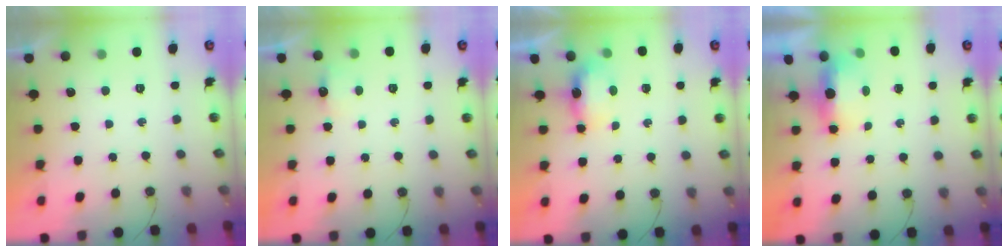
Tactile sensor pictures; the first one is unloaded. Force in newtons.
{"total": 2.8, "press": 2.7, "slide": 0.4}
{"total": 5.4, "press": 5.2, "slide": 1.4}
{"total": 5.0, "press": 4.9, "slide": 1.0}